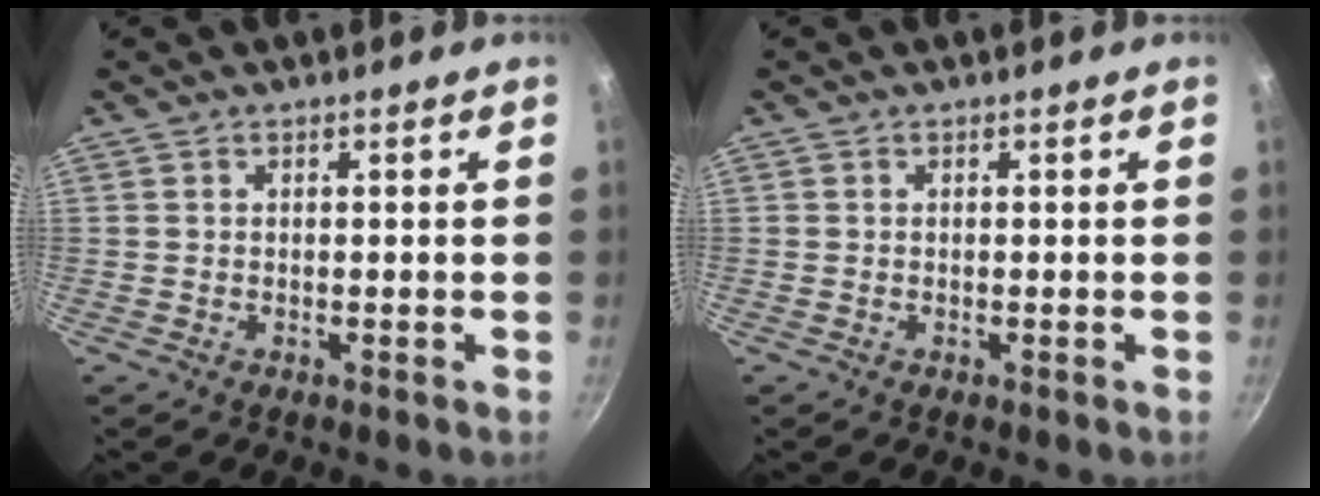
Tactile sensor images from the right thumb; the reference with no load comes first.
{"total": 0.0}